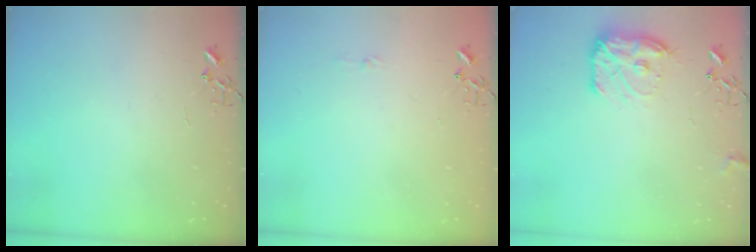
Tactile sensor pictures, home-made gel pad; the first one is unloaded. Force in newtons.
{"total": 3.5, "press": 3.5, "slide": 0.4}
{"total": 12.6, "press": 12.6, "slide": 0.6}